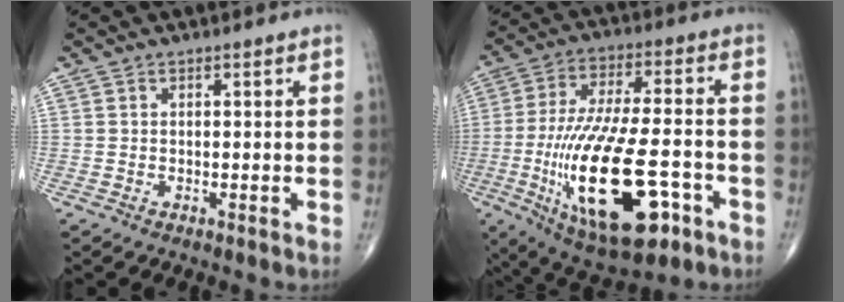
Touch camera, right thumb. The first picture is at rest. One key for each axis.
{"total": 24.8, "fx": -7.9, "fy": 9.6, "fz": 21.5, "tx": -0.440, "ty": 0.005, "tz": -0.116}